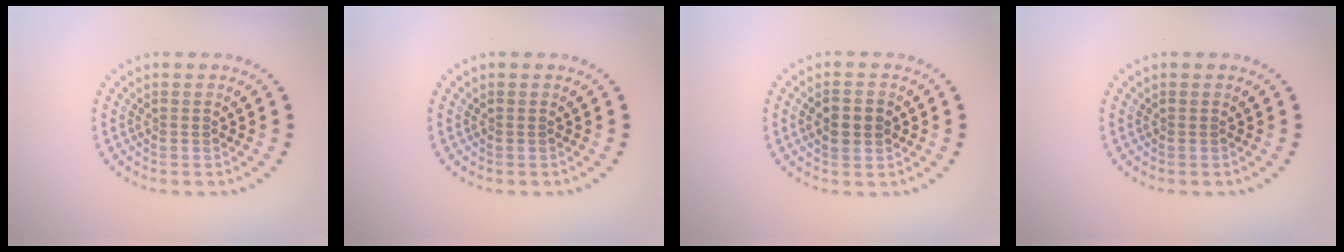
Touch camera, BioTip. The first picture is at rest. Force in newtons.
{"total": 0.0}
{"total": 3.2, "press": 3.2, "slide": 0.1}
{"total": 0.0}